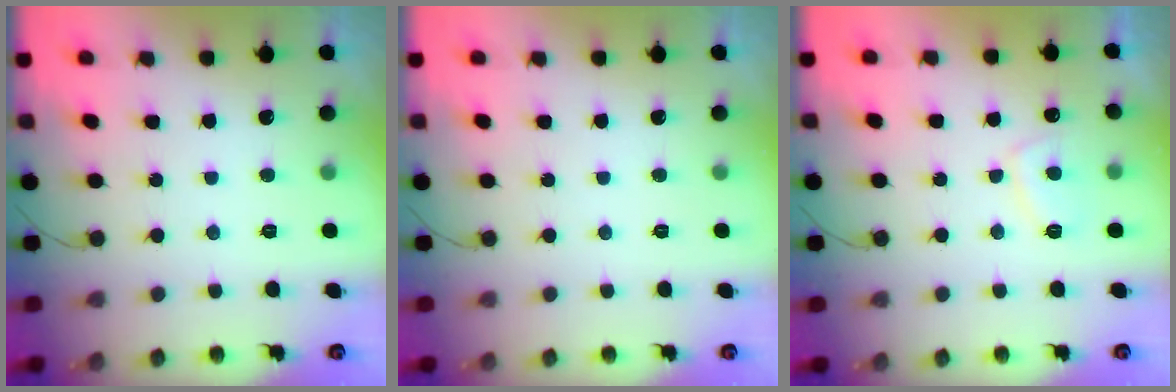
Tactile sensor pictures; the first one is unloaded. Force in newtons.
{"total": 0.0}
{"total": 4.6, "press": 4.5, "slide": 0.9}